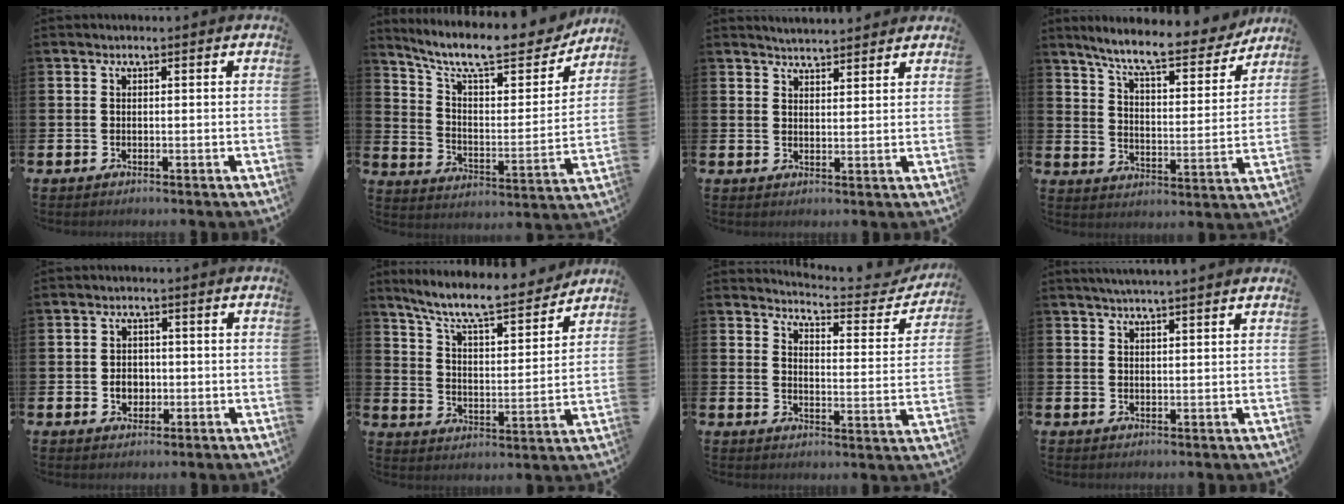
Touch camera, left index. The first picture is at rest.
{"total": 11.2, "force": [9.6, 3.0, 4.8], "torque": [-0.115, -0.072, 0.163]}
{"total": 3.5, "force": [3.5, 0.2, -0.1], "torque": [-0.005, -0.017, 0.064]}
{"total": 9.0, "force": [8.0, 1.4, 3.9], "torque": [-0.095, -0.052, 0.133]}
{"total": 2.7, "force": [-0.4, 2.2, 1.4], "torque": [-0.011, -0.003, -0.016]}
{"total": 8.8, "force": [7.9, 1.4, 3.6], "torque": [-0.101, -0.057, 0.134]}
{"total": 4.3, "force": [4.2, 0.5, 0.8], "torque": [-0.021, -0.043, 0.064]}
{"total": 2.7, "force": [2.6, -0.4, 0.6], "torque": [-0.015, -0.006, 0.048]}